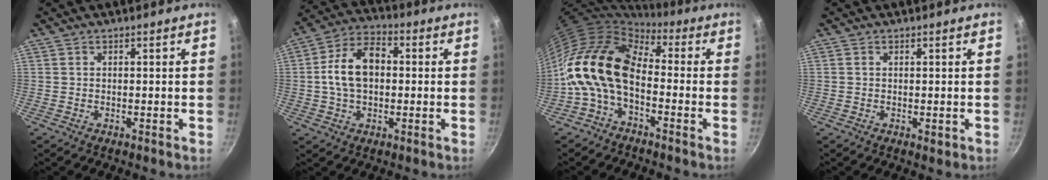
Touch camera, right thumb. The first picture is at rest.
{"total": 11.8, "force": [0.4, 7.8, 8.9], "torque": [-0.138, 0.030, -0.006]}
{"total": 13.6, "force": [-2.0, 8.5, 10.4], "torque": [-0.179, 0.033, -0.056]}
{"total": 1.3, "force": [0.1, 0.8, 1.0], "torque": [-0.012, 0.000, 0.001]}